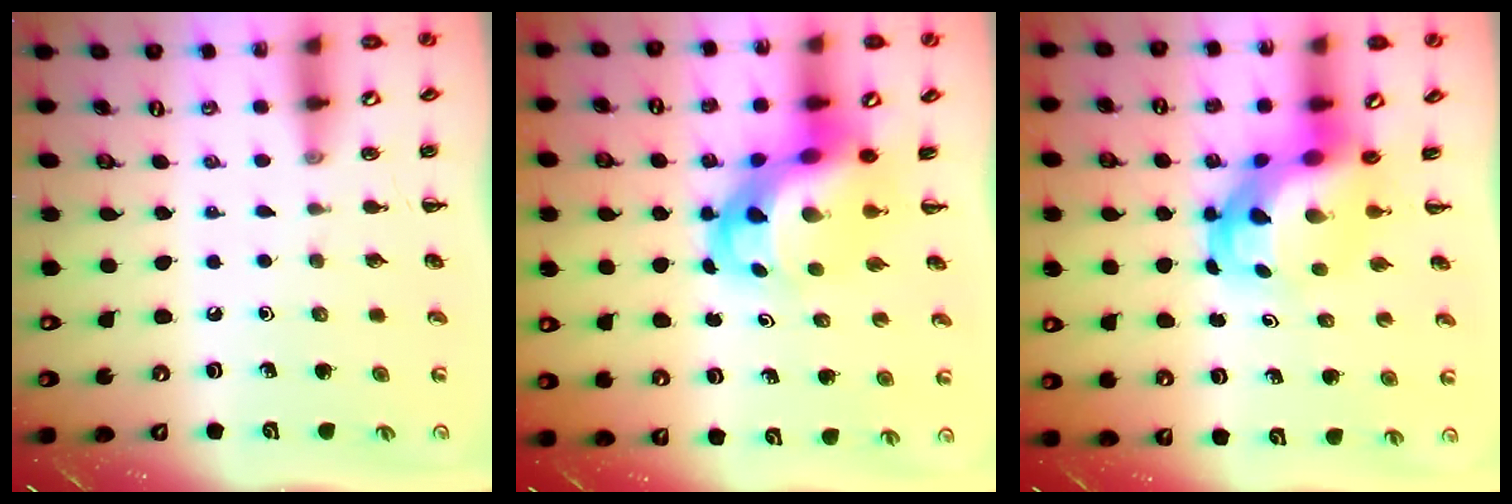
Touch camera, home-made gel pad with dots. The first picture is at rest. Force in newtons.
{"total": 7.8, "press": 7.5, "slide": 2.2}
{"total": 6.4, "press": 6.1, "slide": 1.9}